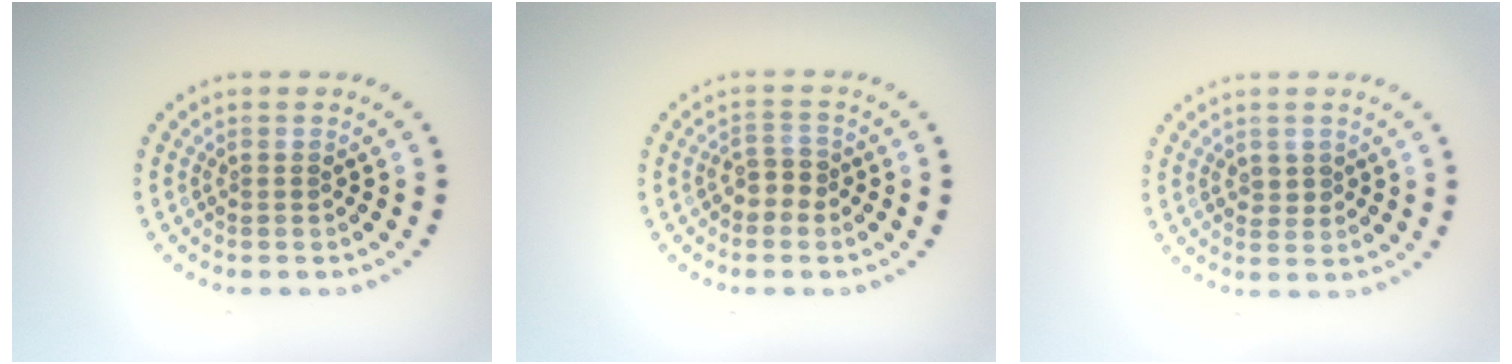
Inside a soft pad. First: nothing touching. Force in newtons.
{"total": 1.8, "press": 1.6, "slide": 0.9}
{"total": 0.8, "press": 0.8, "slide": 0.2}